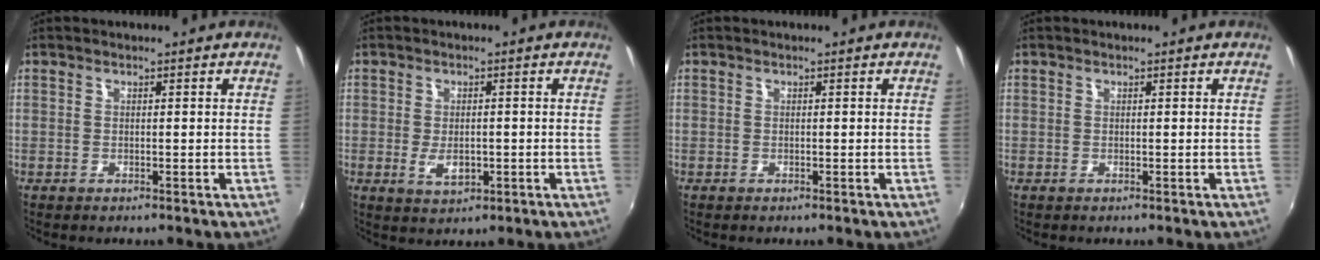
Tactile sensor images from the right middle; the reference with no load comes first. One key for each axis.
{"total": 3.8, "fx": -0.9, "fy": 2.2, "fz": 3.0, "tx": -0.053, "ty": -0.008, "tz": -0.012}
{"total": 0.0}
{"total": 0.0}